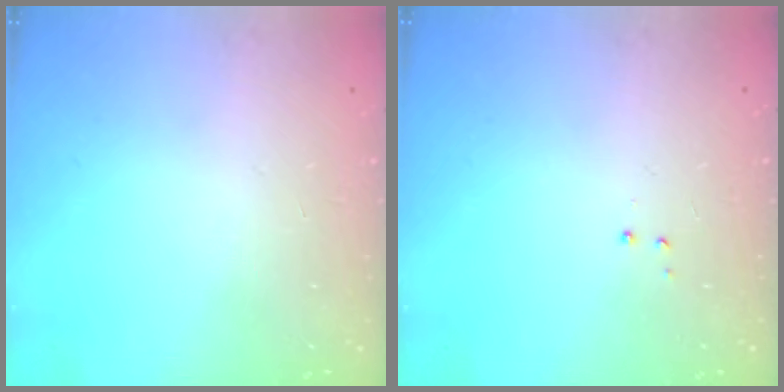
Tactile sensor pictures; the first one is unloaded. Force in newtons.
{"total": 2.9, "press": 2.8, "slide": 0.6}